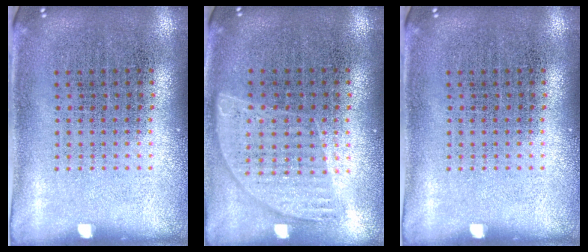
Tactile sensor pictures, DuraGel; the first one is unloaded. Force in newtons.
{"total": 0.8, "press": 0.8, "slide": 0.3}
{"total": 0.0}